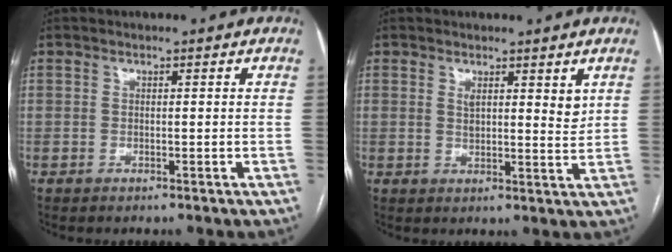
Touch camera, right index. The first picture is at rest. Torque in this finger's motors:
{"motor_torque": [0.02, 0.02, -0.03, 0.00]}